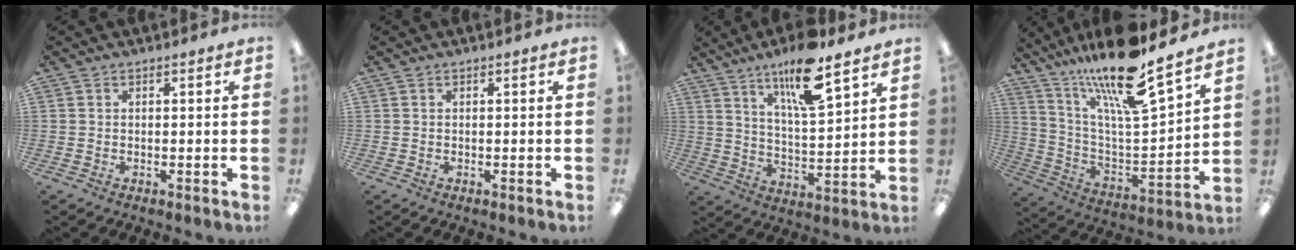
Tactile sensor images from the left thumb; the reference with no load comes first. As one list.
[{"total": 0.0}, {"total": 14.6, "force": [10.8, 3.1, 9.4], "torque": [-0.161, -0.059, 0.177]}, {"total": 20.2, "force": [16.4, 3.0, 11.4], "torque": [-0.211, -0.113, 0.272]}]